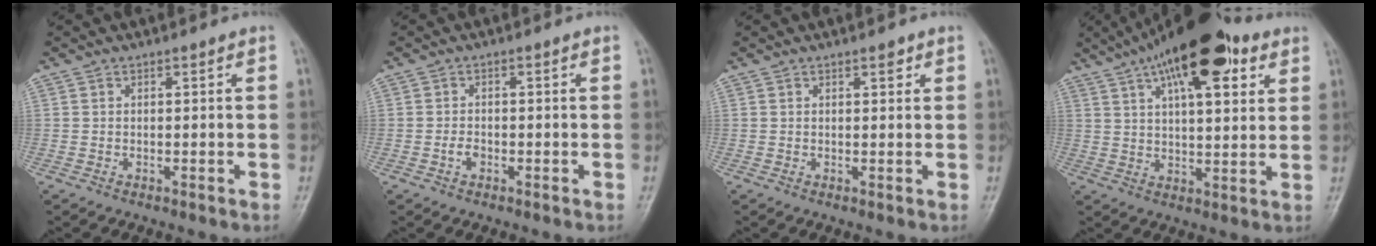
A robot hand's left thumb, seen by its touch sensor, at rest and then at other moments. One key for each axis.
{"total": 1.8, "fx": -0.8, "fy": 1.2, "fz": 1.1, "tx": -0.019, "ty": 0.006, "tz": -0.017}
{"total": 1.5, "fx": 0.9, "fy": 0.7, "fz": 1.0, "tx": -0.006, "ty": -0.002, "tz": 0.010}
{"total": 18.7, "fx": 9.9, "fy": 7.1, "fz": 14.2, "tx": -0.205, "ty": -0.011, "tz": 0.155}